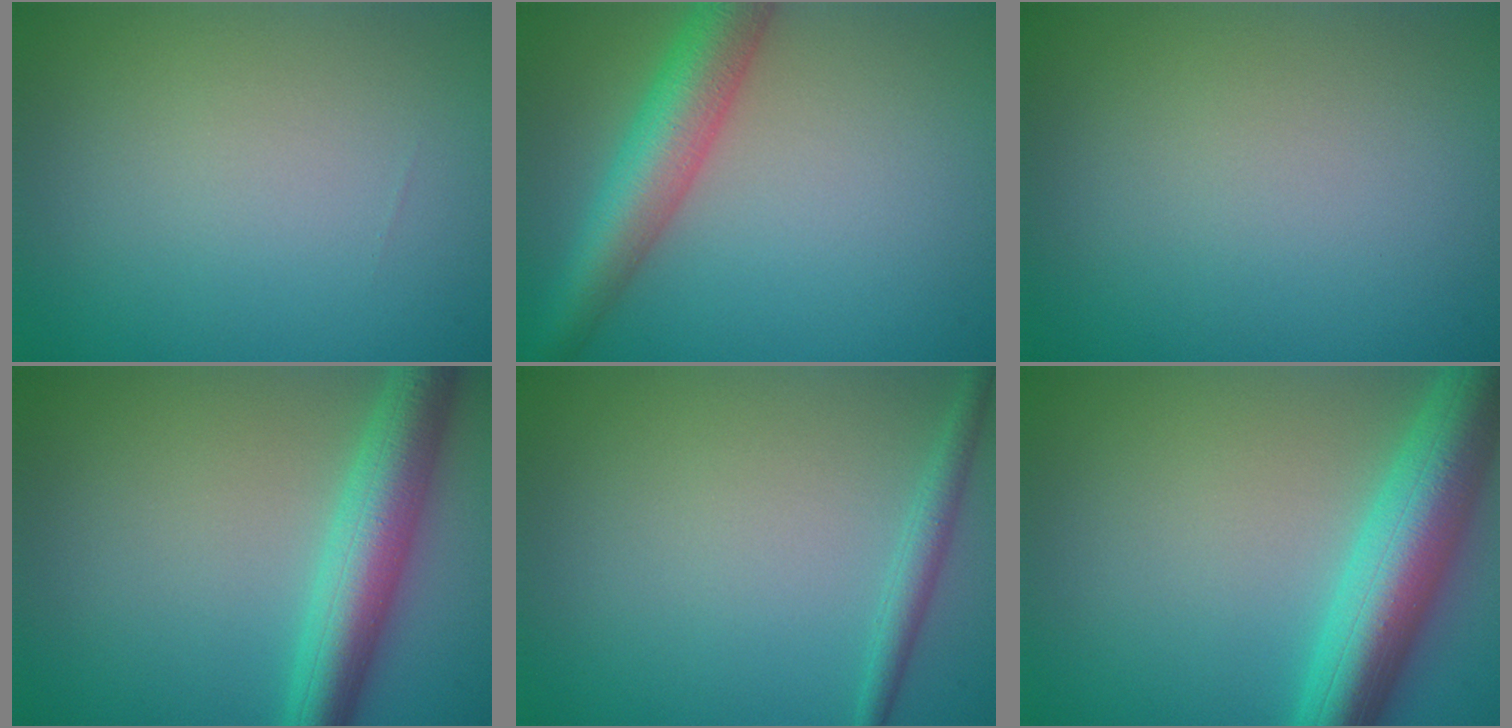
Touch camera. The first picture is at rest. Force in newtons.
{"total": 6.2, "press": 6.2, "slide": 0.2}
{"total": 0.0}
{"total": 6.2, "press": 6.2, "slide": 0.3}
{"total": 1.6, "press": 1.6, "slide": 0.0}
{"total": 8.6, "press": 8.6, "slide": 0.4}